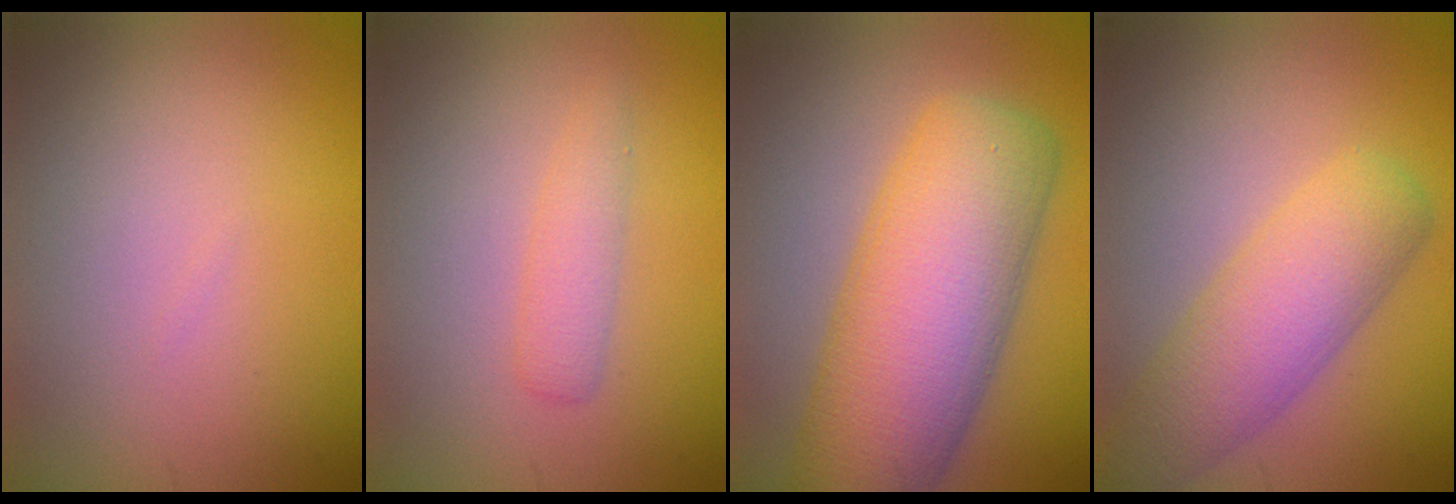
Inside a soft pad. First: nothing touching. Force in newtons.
{"total": 1.8, "press": 1.8, "slide": 0.1}
{"total": 11.6, "press": 11.6, "slide": 0.4}
{"total": 6.2, "press": 6.2, "slide": 0.2}